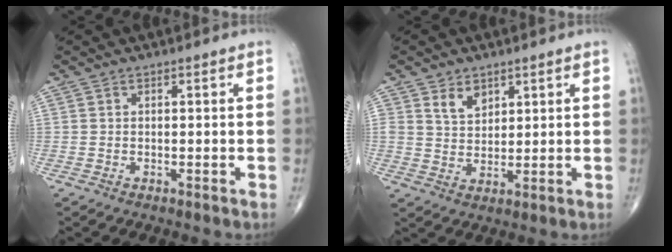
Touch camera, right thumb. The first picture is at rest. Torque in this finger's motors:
{"motor_torque": [0.02, 0.07, 0.32, 0.30, 0.01]}